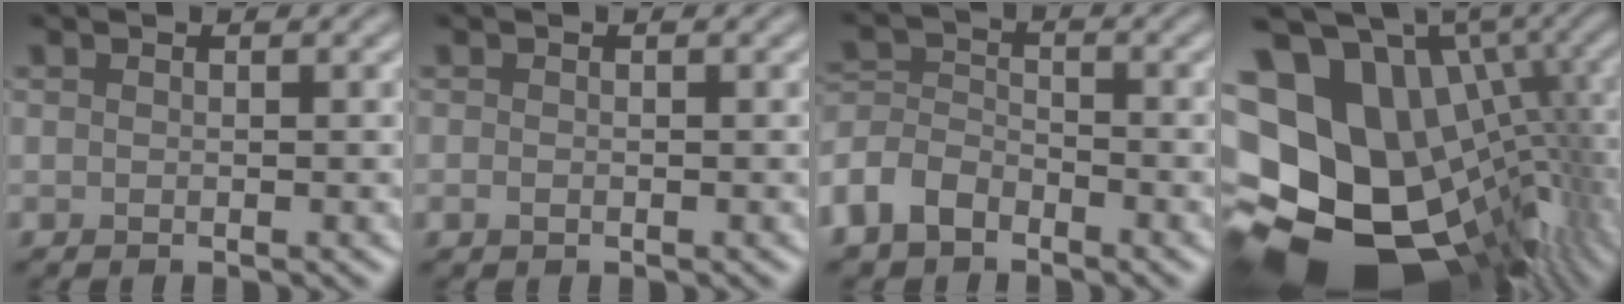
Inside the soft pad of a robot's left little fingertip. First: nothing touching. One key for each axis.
{"total": 0.6, "fx": -0.2, "fy": 0.4, "fz": 0.4, "tx": -0.006, "ty": -0.003, "tz": -0.003}
{"total": 4.2, "fx": -2.9, "fy": 2.5, "fz": 1.7, "tx": -0.039, "ty": 0.002, "tz": -0.070}
{"total": 20.2, "fx": -3.2, "fy": 14.8, "fz": 13.5, "tx": -0.233, "ty": 0.007, "tz": -0.028}